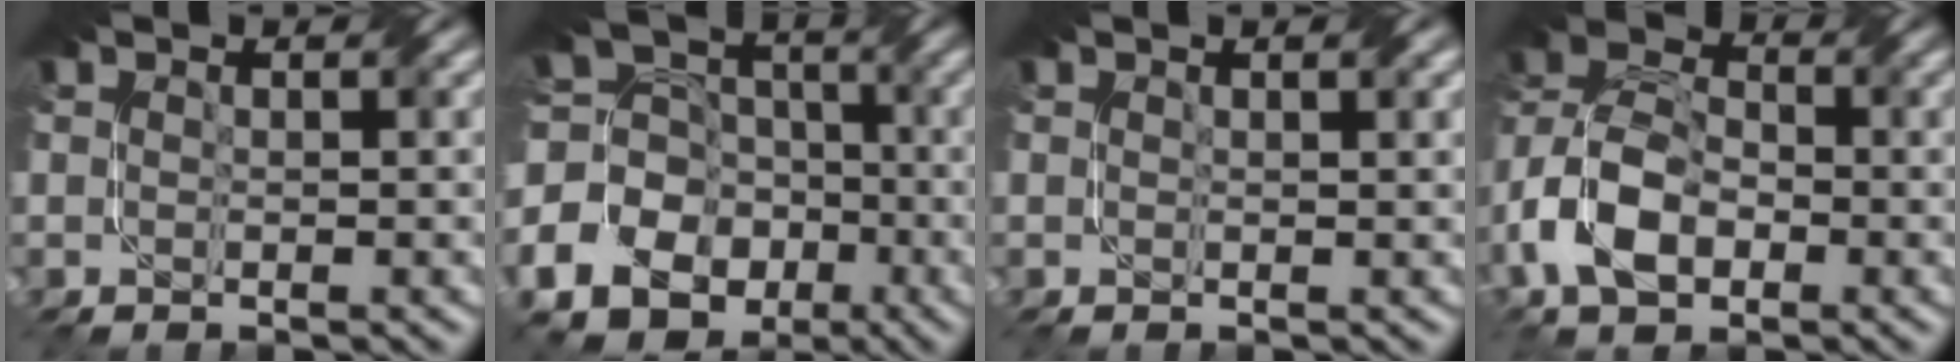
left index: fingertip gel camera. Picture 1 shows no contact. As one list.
[{"total": 16.9, "force": [-7.3, 14.5, 4.9], "torque": [-0.139, -0.043, -0.126]}, {"total": 1.3, "force": [0.8, 0.3, 0.9], "torque": [-0.011, -0.001, 0.009]}, {"total": 8.5, "force": [-3.4, 5.3, 5.6], "torque": [-0.123, 0.004, -0.076]}]